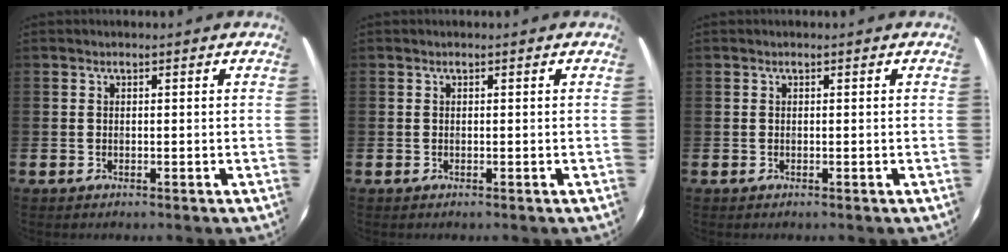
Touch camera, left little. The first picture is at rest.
{"total": 0.0}
{"total": 0.0}